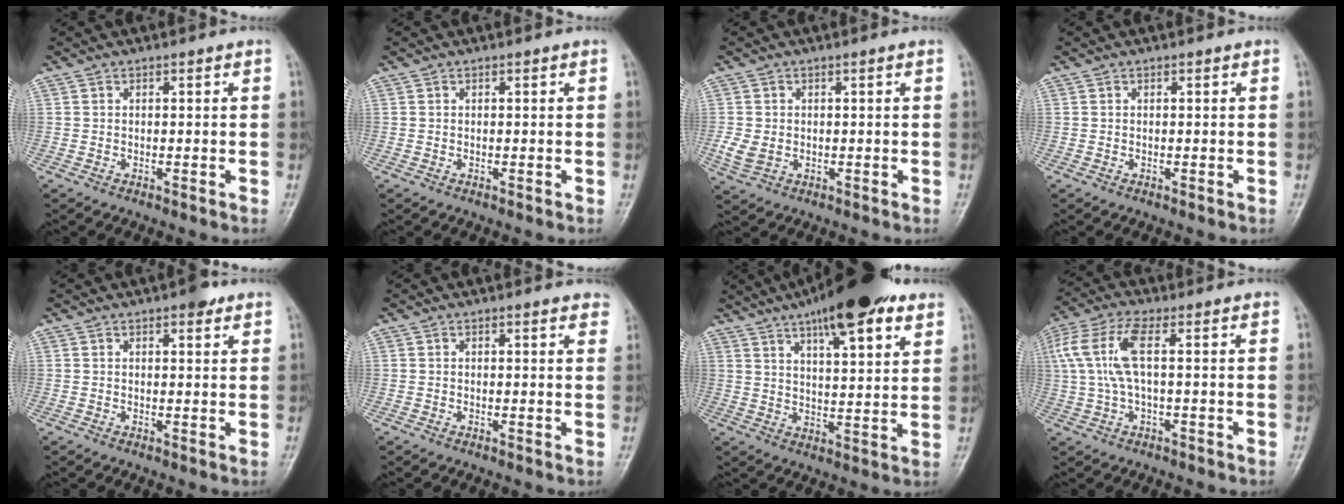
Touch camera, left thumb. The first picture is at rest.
{"total": 0.0}
{"total": 3.5, "force": [-0.3, 2.6, 2.3], "torque": [-0.052, 0.004, 0.001]}
{"total": 0.0}
{"total": 3.0, "force": [1.9, 1.1, 2.0], "torque": [-0.019, -0.006, 0.022]}
{"total": 2.8, "force": [2.2, 0.8, 1.5], "torque": [-0.006, -0.002, 0.016]}
{"total": 17.1, "force": [10.4, 4.9, 12.6], "torque": [-0.168, -0.031, 0.159]}
{"total": 9.4, "force": [1.5, 3.2, 8.7], "torque": [-0.225, 0.028, 0.029]}